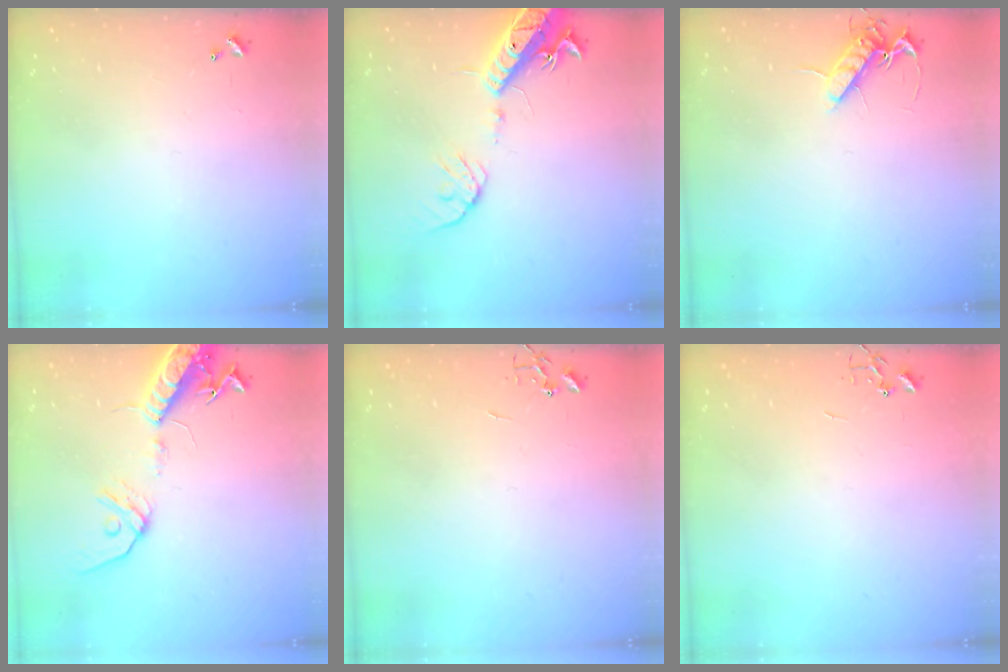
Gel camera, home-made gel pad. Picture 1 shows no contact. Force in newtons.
{"total": 16.0, "press": 15.7, "slide": 3.3}
{"total": 9.3, "press": 9.2, "slide": 1.3}
{"total": 15.4, "press": 15.0, "slide": 3.4}
{"total": 0.0}
{"total": 0.0}